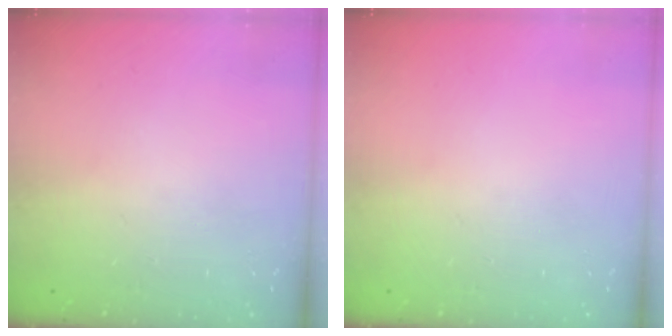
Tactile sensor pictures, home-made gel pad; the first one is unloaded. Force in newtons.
{"total": 0.0}